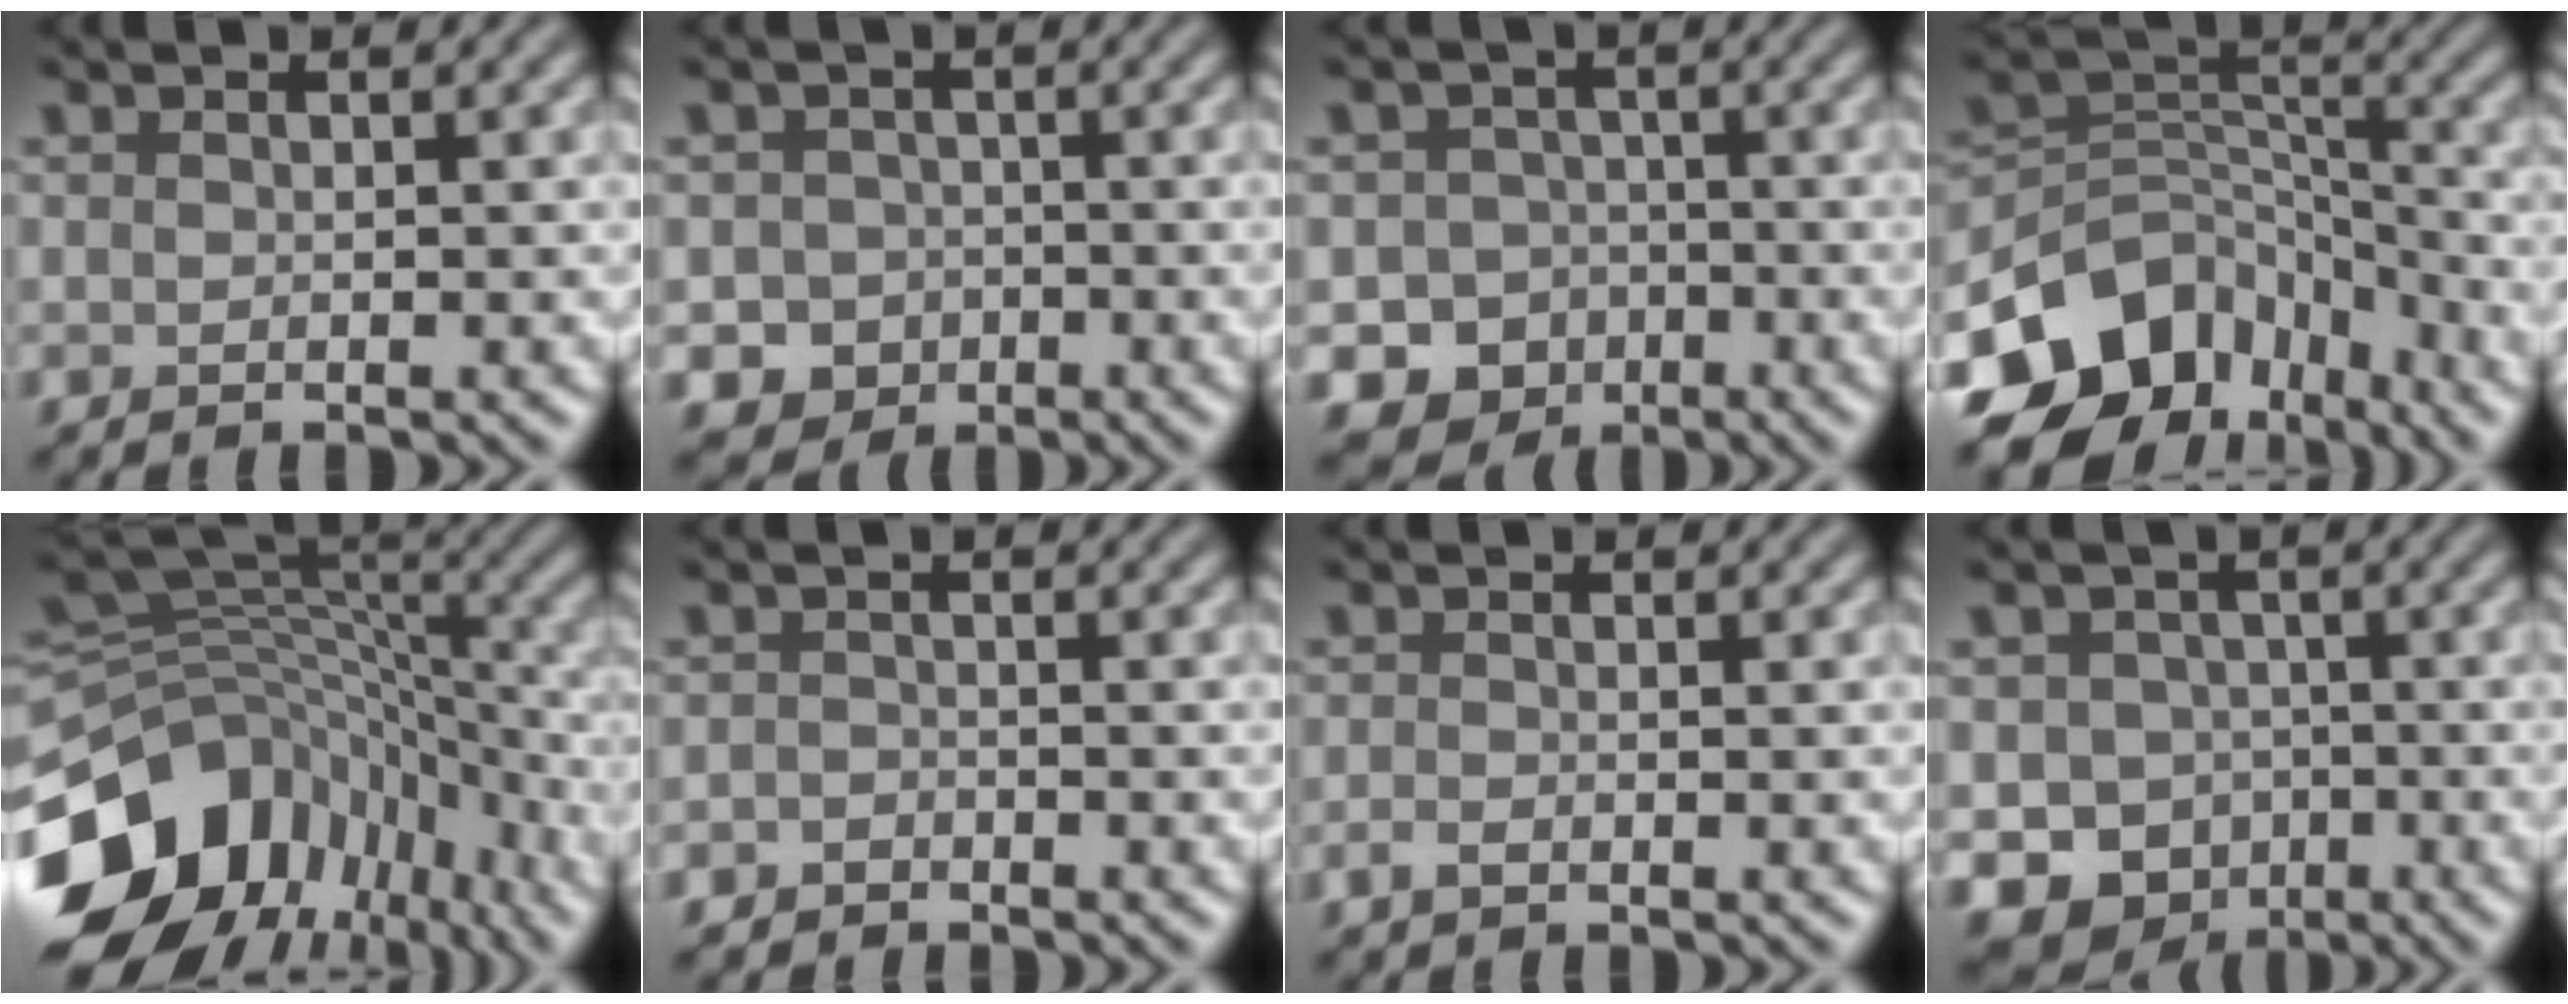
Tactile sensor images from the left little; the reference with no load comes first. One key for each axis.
{"total": 3.6, "fx": -1.3, "fy": 3.2, "fz": 0.7, "tx": 0.002, "ty": -0.003, "tz": -0.027}
{"total": 8.9, "fx": -4.6, "fy": 7.4, "fz": 1.6, "tx": 0.003, "ty": -0.036, "tz": -0.087}
{"total": 10.5, "fx": -6.9, "fy": 6.7, "fz": 4.0, "tx": -0.067, "ty": 0.006, "tz": -0.135}
{"total": 14.5, "fx": -7.0, "fy": 10.3, "fz": 7.3, "tx": -0.174, "ty": -0.005, "tz": -0.107}
{"total": 1.1, "fx": -0.9, "fy": 0.7, "fz": 0.0, "tx": 0.003, "ty": 0.002, "tz": -0.020}
{"total": 1.0, "fx": -0.6, "fy": 0.5, "fz": 0.6, "tx": -0.013, "ty": -0.003, "tz": -0.013}
{"total": 11.2, "fx": -5.1, "fy": 9.6, "fz": 2.8, "tx": -0.038, "ty": -0.041, "tz": -0.098}